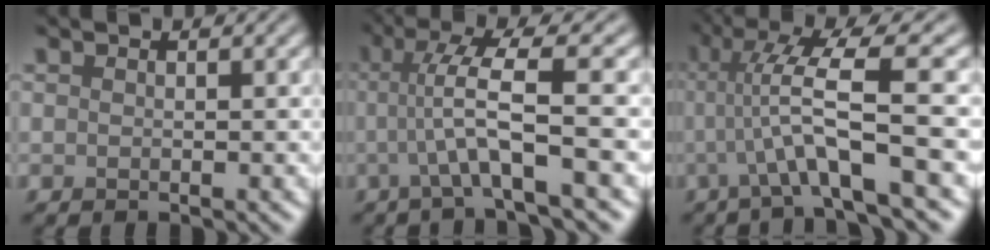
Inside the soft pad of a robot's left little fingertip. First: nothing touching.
{"total": 5.3, "force": [-0.3, 0.5, 5.2], "torque": [-0.098, 0.007, -0.007]}
{"total": 6.9, "force": [-0.4, 0.8, 6.8], "torque": [-0.121, 0.009, -0.010]}